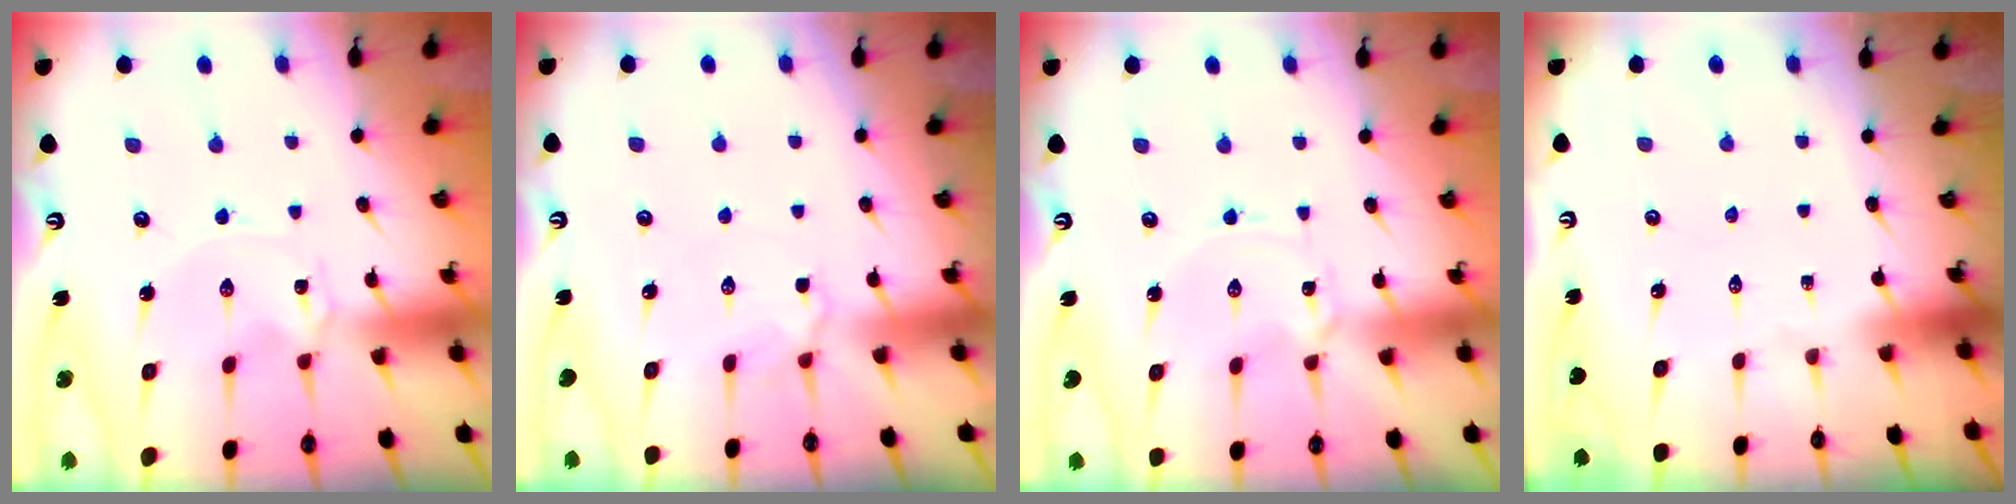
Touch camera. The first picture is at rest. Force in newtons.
{"total": 3.0, "press": 2.9, "slide": 0.7}
{"total": 1.2, "press": 1.2, "slide": 0.2}
{"total": 0.0}